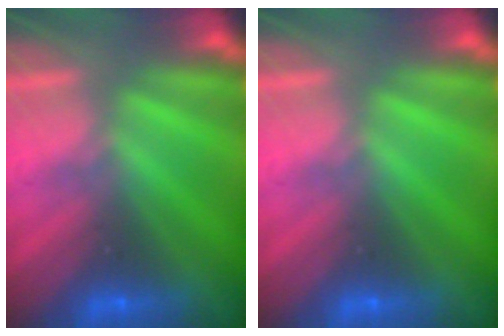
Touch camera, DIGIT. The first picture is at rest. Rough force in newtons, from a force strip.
{"total": 0.0}